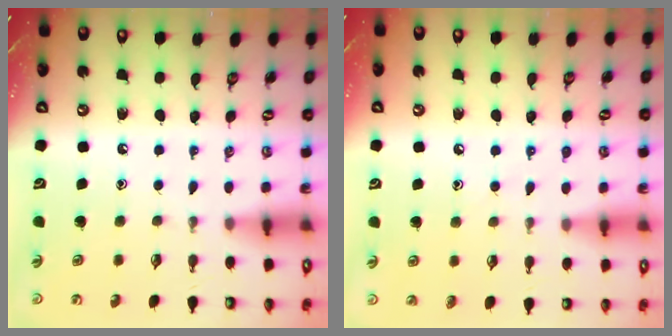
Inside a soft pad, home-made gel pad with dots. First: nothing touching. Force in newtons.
{"total": 7.0, "press": 7.0, "slide": 0.9}